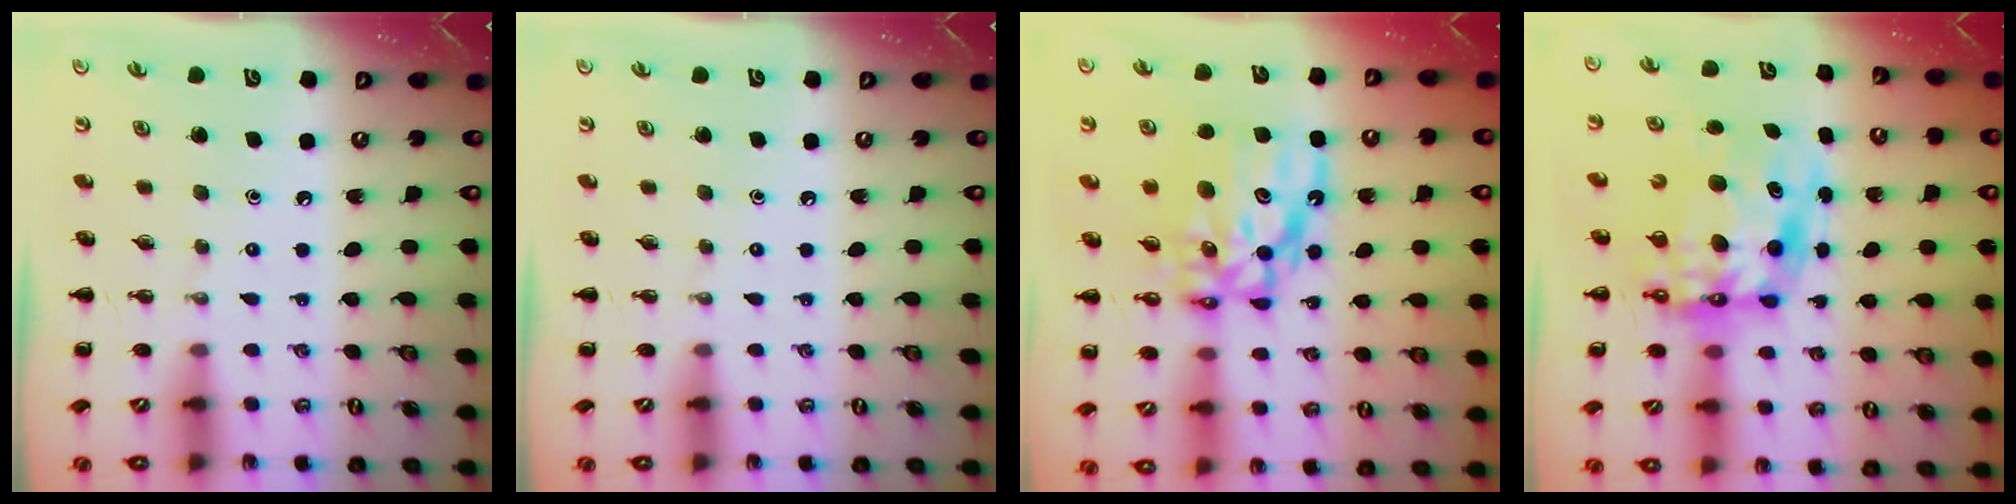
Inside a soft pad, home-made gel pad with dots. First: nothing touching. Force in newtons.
{"total": 0.0}
{"total": 13.2, "press": 12.7, "slide": 3.6}
{"total": 12.6, "press": 12.2, "slide": 3.4}